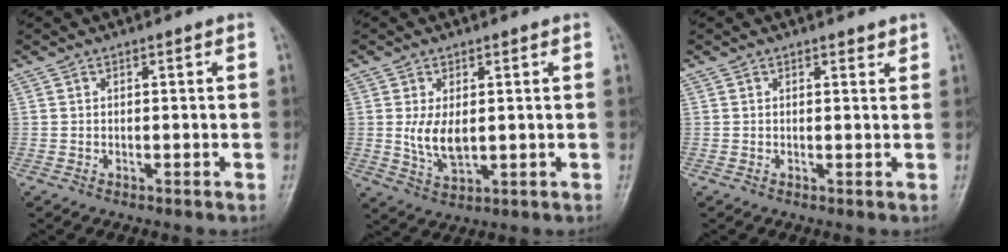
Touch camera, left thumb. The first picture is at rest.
{"total": 5.7, "force": [0.6, 3.2, 4.7], "torque": [-0.087, -0.015, 0.018]}
{"total": 1.3, "force": [1.0, 0.6, 0.5], "torque": [-0.001, -0.007, 0.011]}